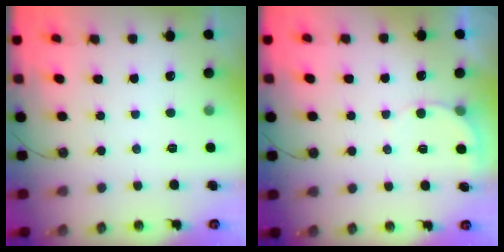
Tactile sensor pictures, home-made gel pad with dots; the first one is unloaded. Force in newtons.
{"total": 3.4, "press": 3.4, "slide": 0.3}